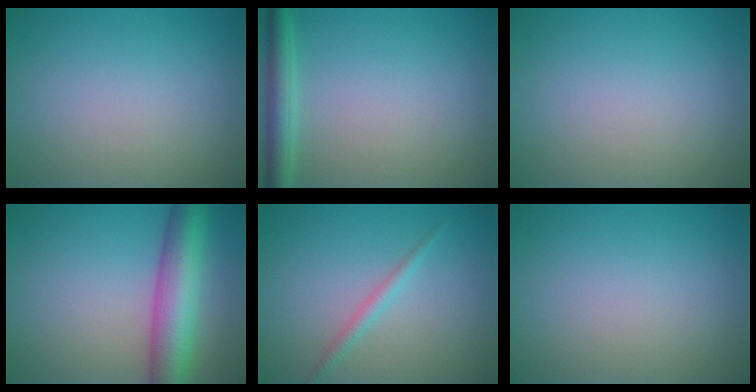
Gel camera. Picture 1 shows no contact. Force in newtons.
{"total": 3.1, "press": 3.1, "slide": 0.2}
{"total": 0.0}
{"total": 8.1, "press": 8.1, "slide": 0.2}
{"total": 1.4, "press": 1.4, "slide": 0.0}
{"total": 0.0}